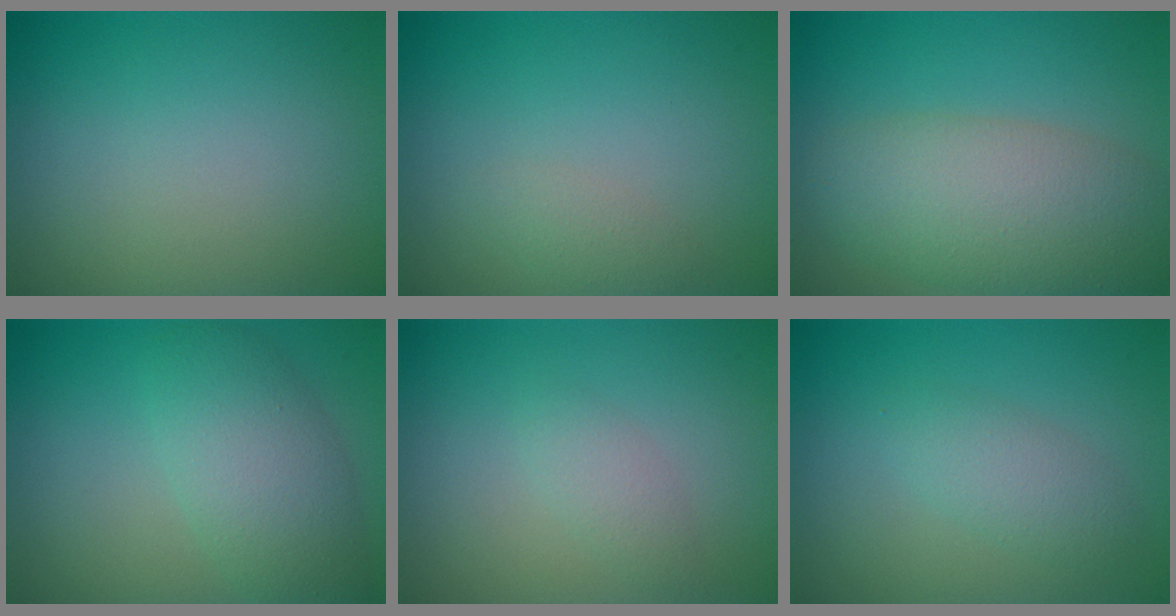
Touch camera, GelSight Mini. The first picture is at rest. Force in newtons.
{"total": 1.1, "press": 1.1, "slide": 0.0}
{"total": 7.0, "press": 7.0, "slide": 0.3}
{"total": 5.0, "press": 5.0, "slide": 0.2}
{"total": 1.4, "press": 1.4, "slide": 0.1}
{"total": 2.2, "press": 2.2, "slide": 0.1}